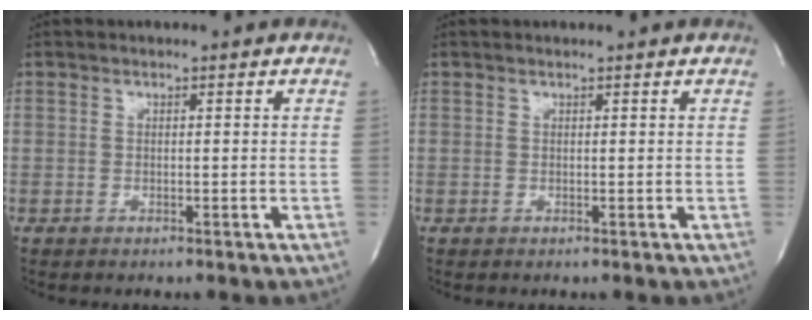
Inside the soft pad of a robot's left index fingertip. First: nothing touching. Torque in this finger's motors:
{"motor_torque": [0.19, -0.01, -0.01, 0.00]}